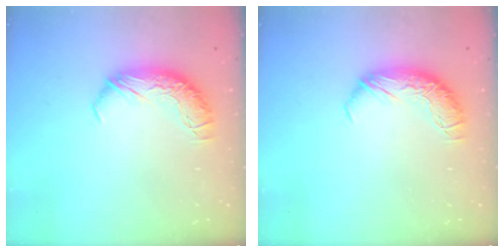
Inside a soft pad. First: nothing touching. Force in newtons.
{"total": 0.0}